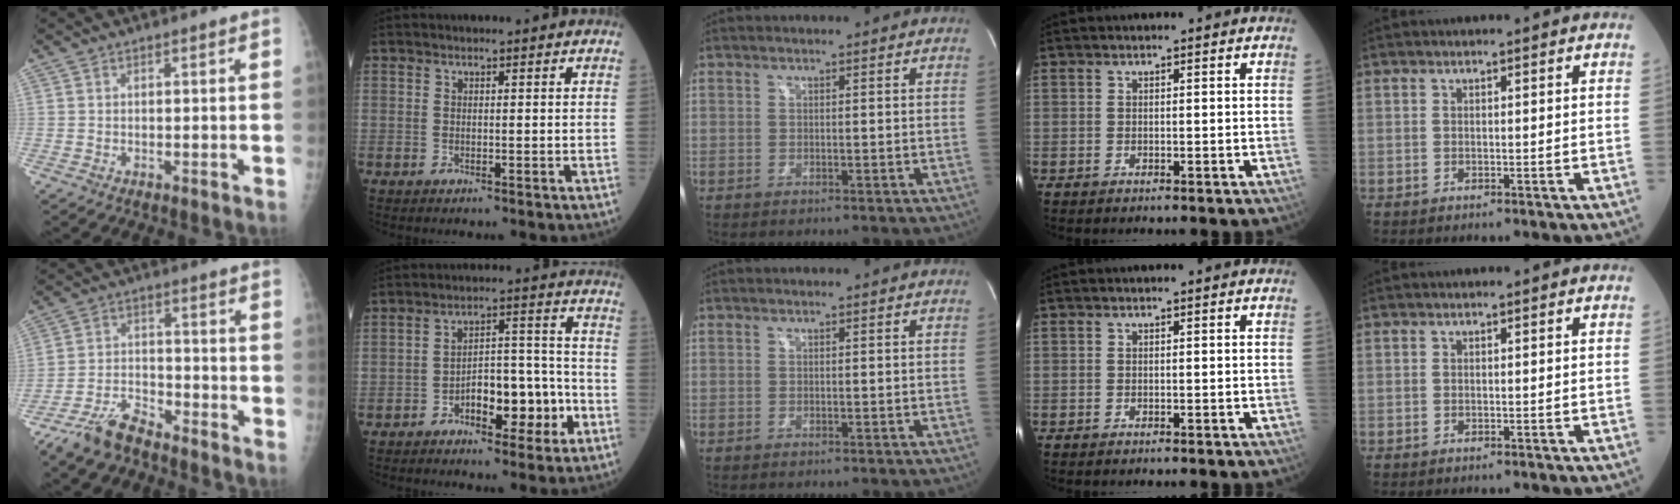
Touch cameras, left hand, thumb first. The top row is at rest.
{"thumb": {"total": 7.6, "force": [-6.6, 2.3, 2.9], "torque": [-0.059, 0.034, -0.130]}, "index": {"total": 9.9, "force": [-4.7, 3.8, 7.8], "torque": [-0.123, 0.033, -0.070]}}